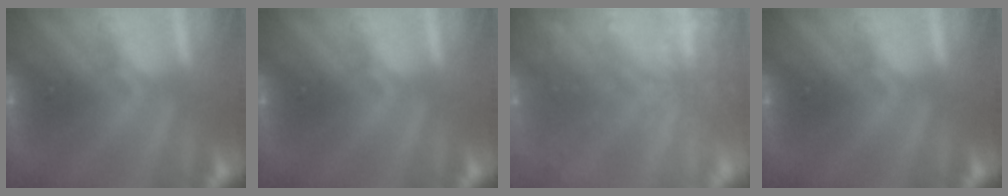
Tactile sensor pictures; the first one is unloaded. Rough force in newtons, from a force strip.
{"total": 0.0}
{"total": 5.9}
{"total": 0.0}